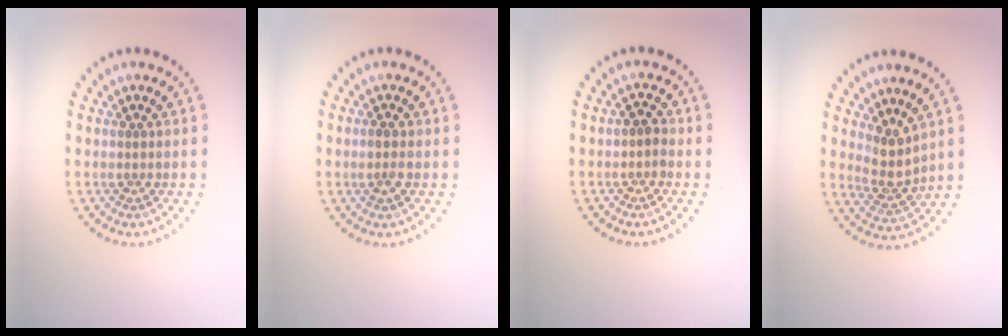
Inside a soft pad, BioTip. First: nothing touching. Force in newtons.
{"total": 1.3, "press": 1.3, "slide": 0.3}
{"total": 1.1, "press": 1.0, "slide": 0.3}
{"total": 2.7, "press": 2.1, "slide": 1.7}